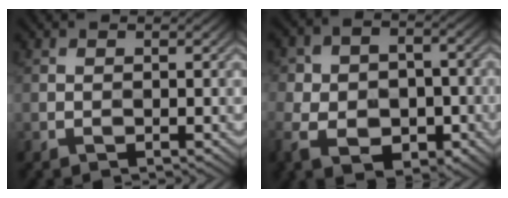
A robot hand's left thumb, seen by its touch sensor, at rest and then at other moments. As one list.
[{"total": 11.4, "force": [-4.0, 8.1, 7.0], "torque": [-0.128, -0.034, -0.068]}]